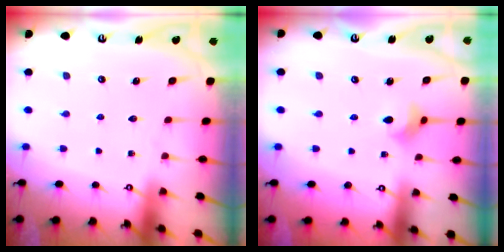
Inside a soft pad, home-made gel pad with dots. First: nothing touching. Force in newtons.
{"total": 5.1, "press": 5.0, "slide": 0.8}